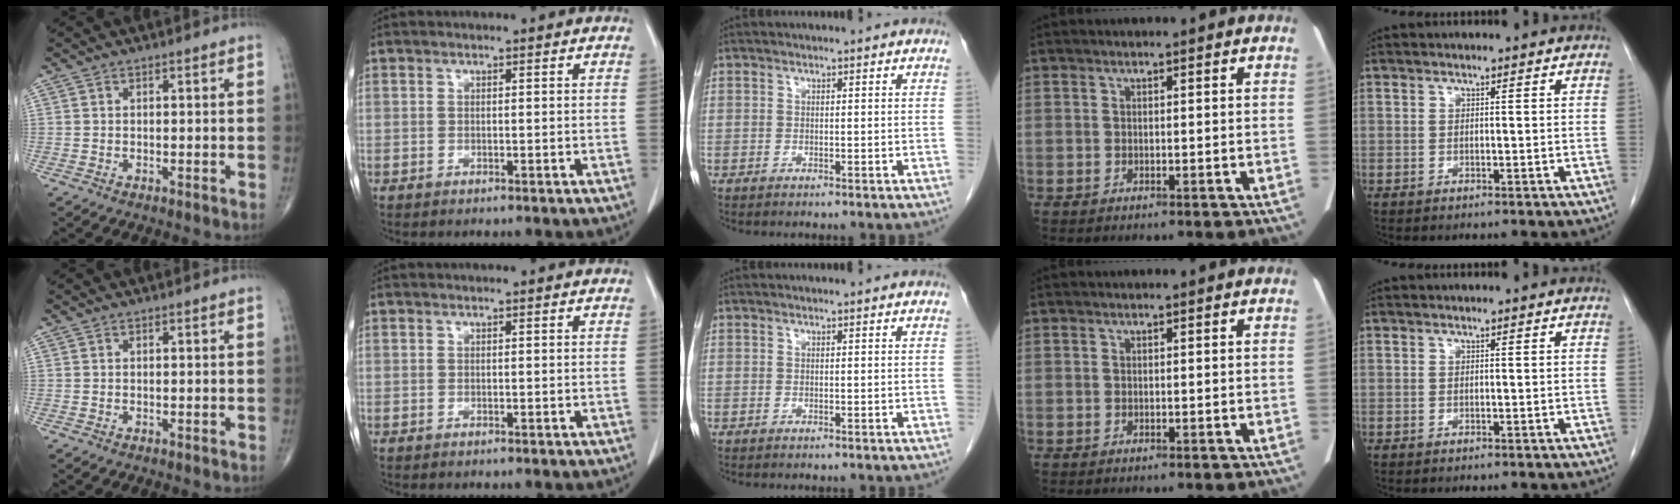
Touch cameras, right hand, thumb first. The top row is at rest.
{}